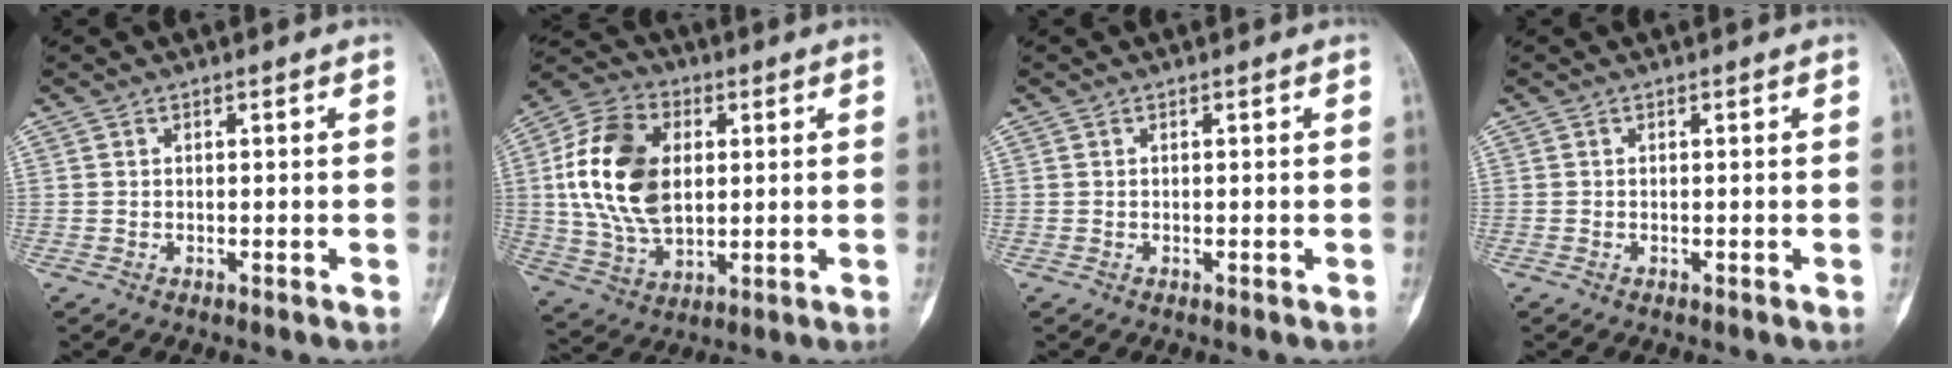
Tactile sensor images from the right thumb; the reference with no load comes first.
{"total": 18.0, "force": [2.5, 11.8, 13.3], "torque": [-0.238, 0.001, 0.049]}
{"total": 0.0}
{"total": 0.0}